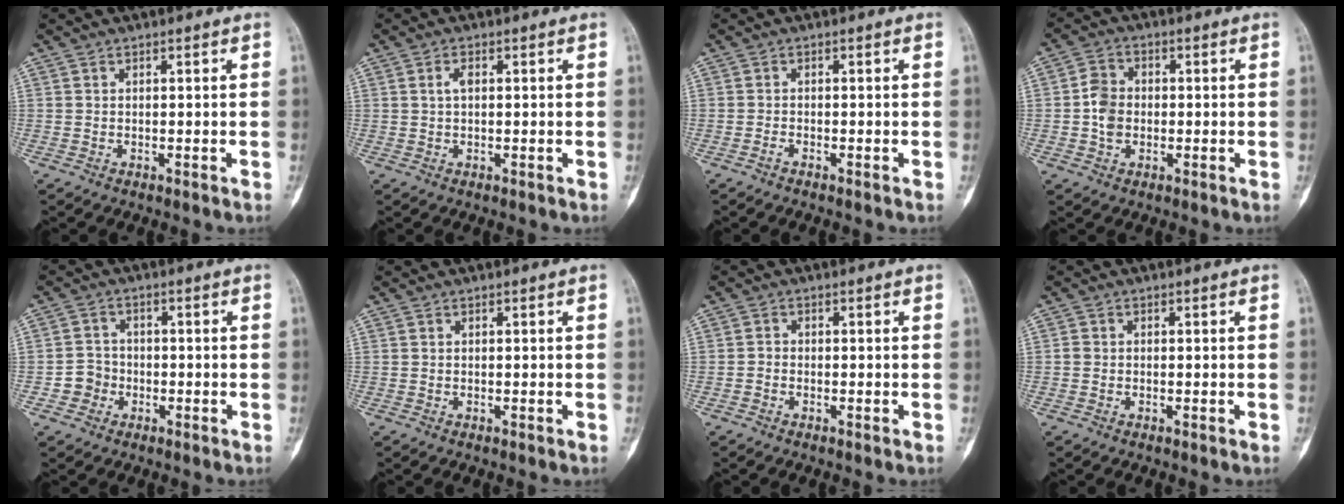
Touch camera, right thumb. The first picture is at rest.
{"total": 1.7, "force": [0.3, 0.9, 1.4], "torque": [-0.028, 0.003, 0.005]}
{"total": 0.6, "force": [-0.5, 0.1, 0.3], "torque": [-0.010, 0.001, -0.012]}
{"total": 5.2, "force": [-0.6, 4.2, 3.0], "torque": [-0.042, 0.010, -0.018]}
{"total": 3.8, "force": [-1.4, 3.4, 0.6], "torque": [0.010, 0.015, -0.031]}
{"total": 0.0}
{"total": 1.0, "force": [-0.5, 0.8, 0.4], "torque": [-0.003, 0.003, -0.015]}
{"total": 0.9, "force": [-0.2, 0.8, 0.4], "torque": [-0.004, 0.002, -0.004]}